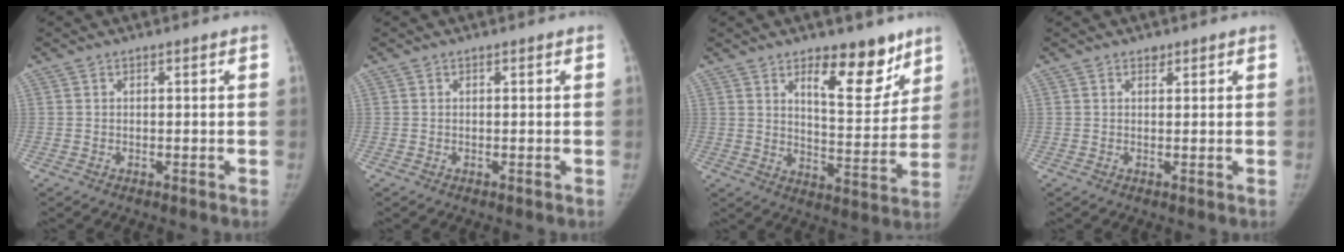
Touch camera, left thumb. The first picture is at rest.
{"total": 0.0}
{"total": 12.7, "force": [8.2, 5.3, 8.1], "torque": [-0.071, -0.061, 0.127]}
{"total": 1.1, "force": [0.8, 0.7, 0.2], "torque": [0.005, -0.006, 0.011]}